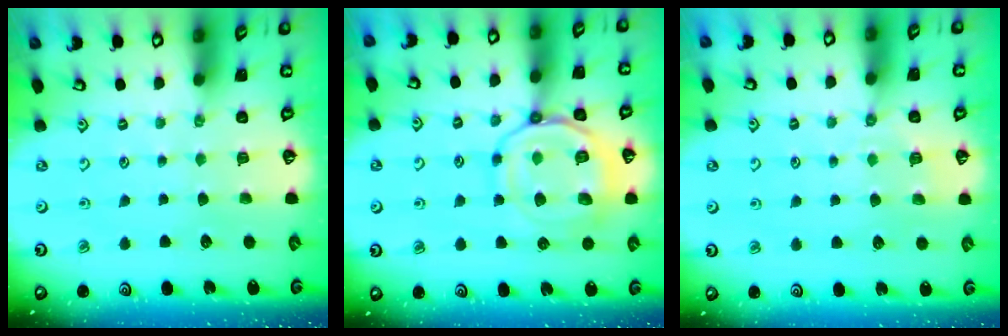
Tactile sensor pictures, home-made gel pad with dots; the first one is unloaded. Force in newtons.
{"total": 13.9, "press": 13.8, "slide": 1.5}
{"total": 3.0, "press": 2.9, "slide": 0.7}